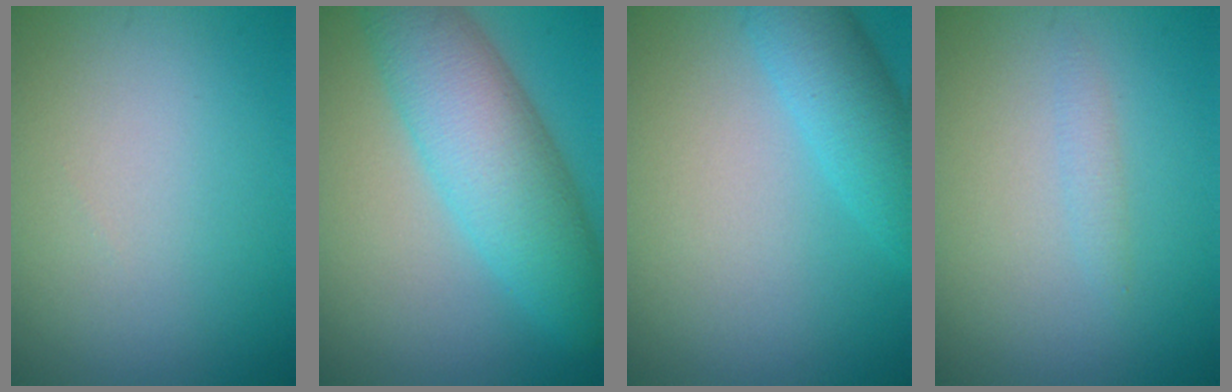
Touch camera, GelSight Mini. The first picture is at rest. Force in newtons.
{"total": 7.9, "press": 7.9, "slide": 0.1}
{"total": 4.4, "press": 4.4, "slide": 0.2}
{"total": 0.9, "press": 0.9, "slide": 0.1}